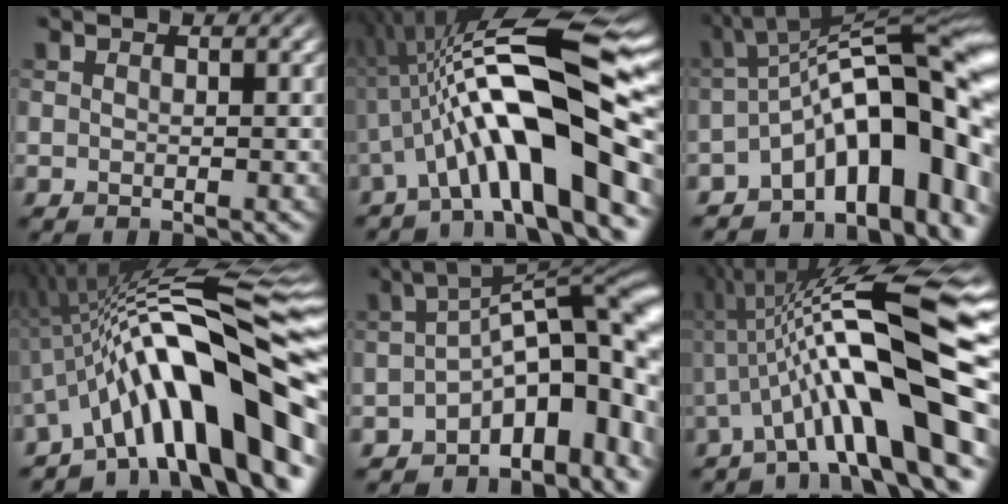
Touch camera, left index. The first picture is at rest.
{"total": 12.4, "force": [-2.9, 2.8, 11.7], "torque": [-0.186, 0.026, -0.055]}
{"total": 15.3, "force": [-4.6, 5.6, 13.4], "torque": [-0.155, 0.029, -0.077]}
{"total": 15.2, "force": [-4.4, 3.6, 14.1], "torque": [-0.194, 0.031, -0.071]}
{"total": 11.4, "force": [-3.5, 4.8, 9.8], "torque": [-0.120, 0.016, -0.061]}
{"total": 14.0, "force": [-1.4, 2.6, 13.6], "torque": [-0.212, 0.035, -0.026]}